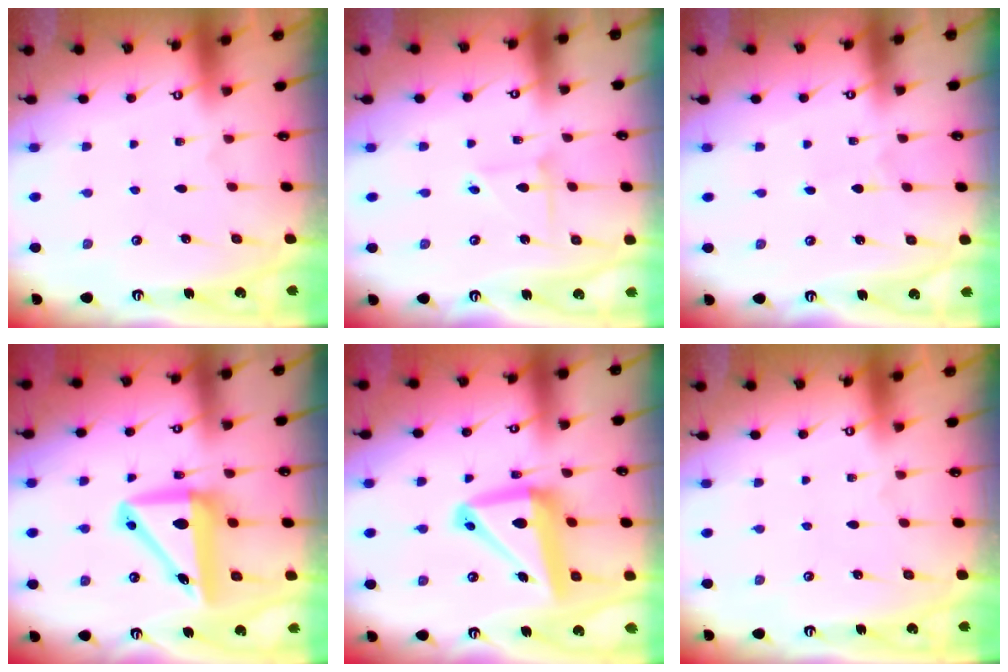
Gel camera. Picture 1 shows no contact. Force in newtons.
{"total": 2.4, "press": 2.4, "slide": 0.3}
{"total": 0.5, "press": 0.5, "slide": 0.1}
{"total": 11.7, "press": 11.3, "slide": 3.1}
{"total": 15.3, "press": 15.1, "slide": 1.9}
{"total": 0.0}